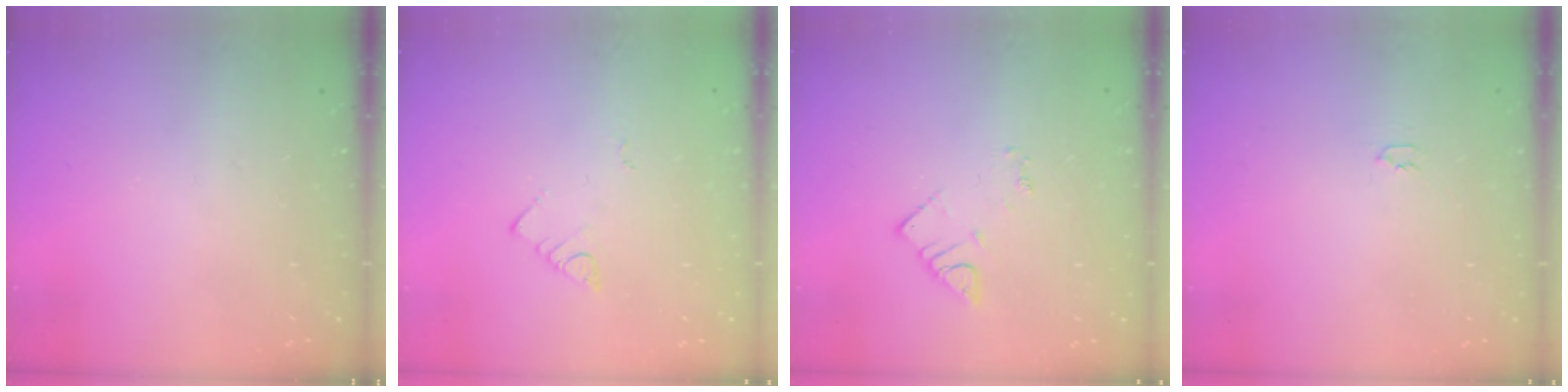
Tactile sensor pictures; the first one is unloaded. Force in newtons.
{"total": 2.7, "press": 2.7, "slide": 0.6}
{"total": 3.4, "press": 3.4, "slide": 0.6}
{"total": 2.0, "press": 2.0, "slide": 0.3}